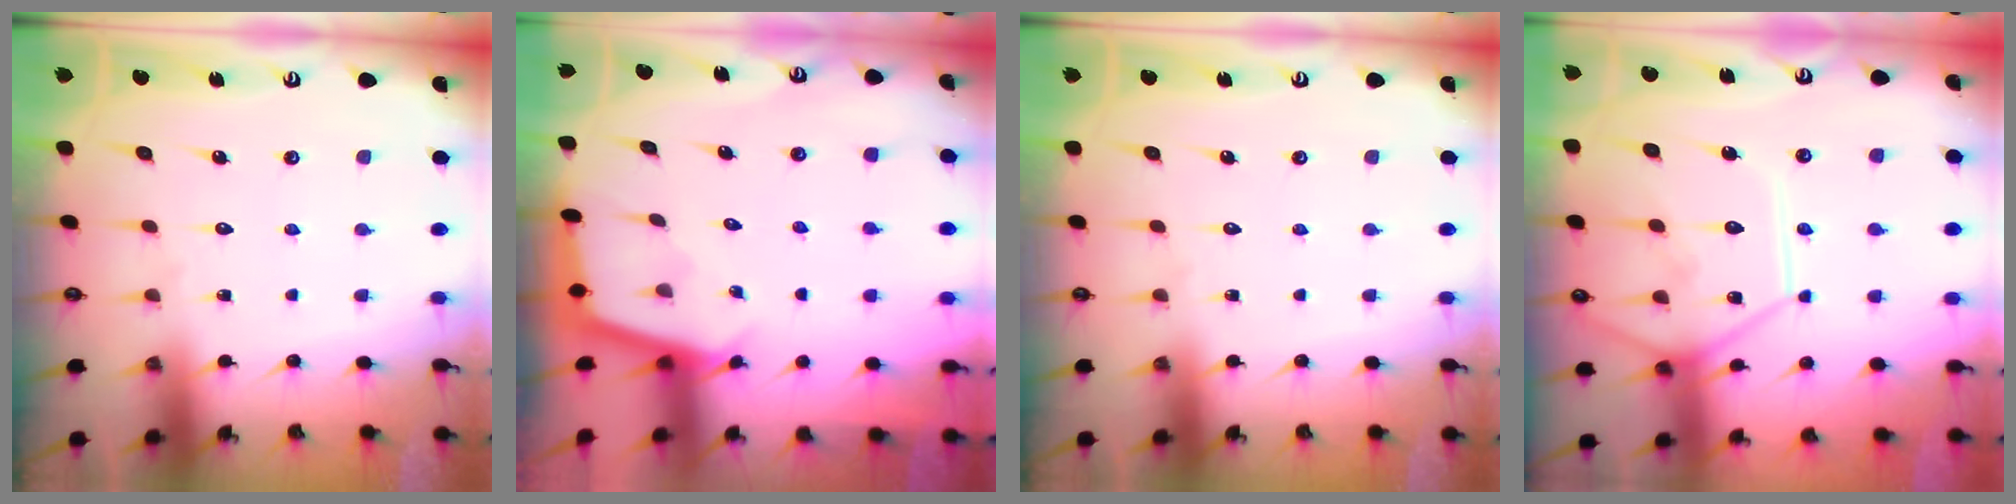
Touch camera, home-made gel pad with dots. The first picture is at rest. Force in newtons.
{"total": 2.2, "press": 2.2, "slide": 0.2}
{"total": 0.0}
{"total": 13.4, "press": 13.3, "slide": 1.5}